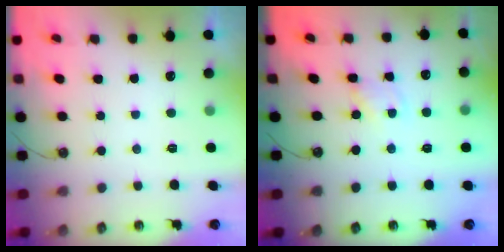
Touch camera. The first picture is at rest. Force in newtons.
{"total": 1.6, "press": 1.6, "slide": 0.2}